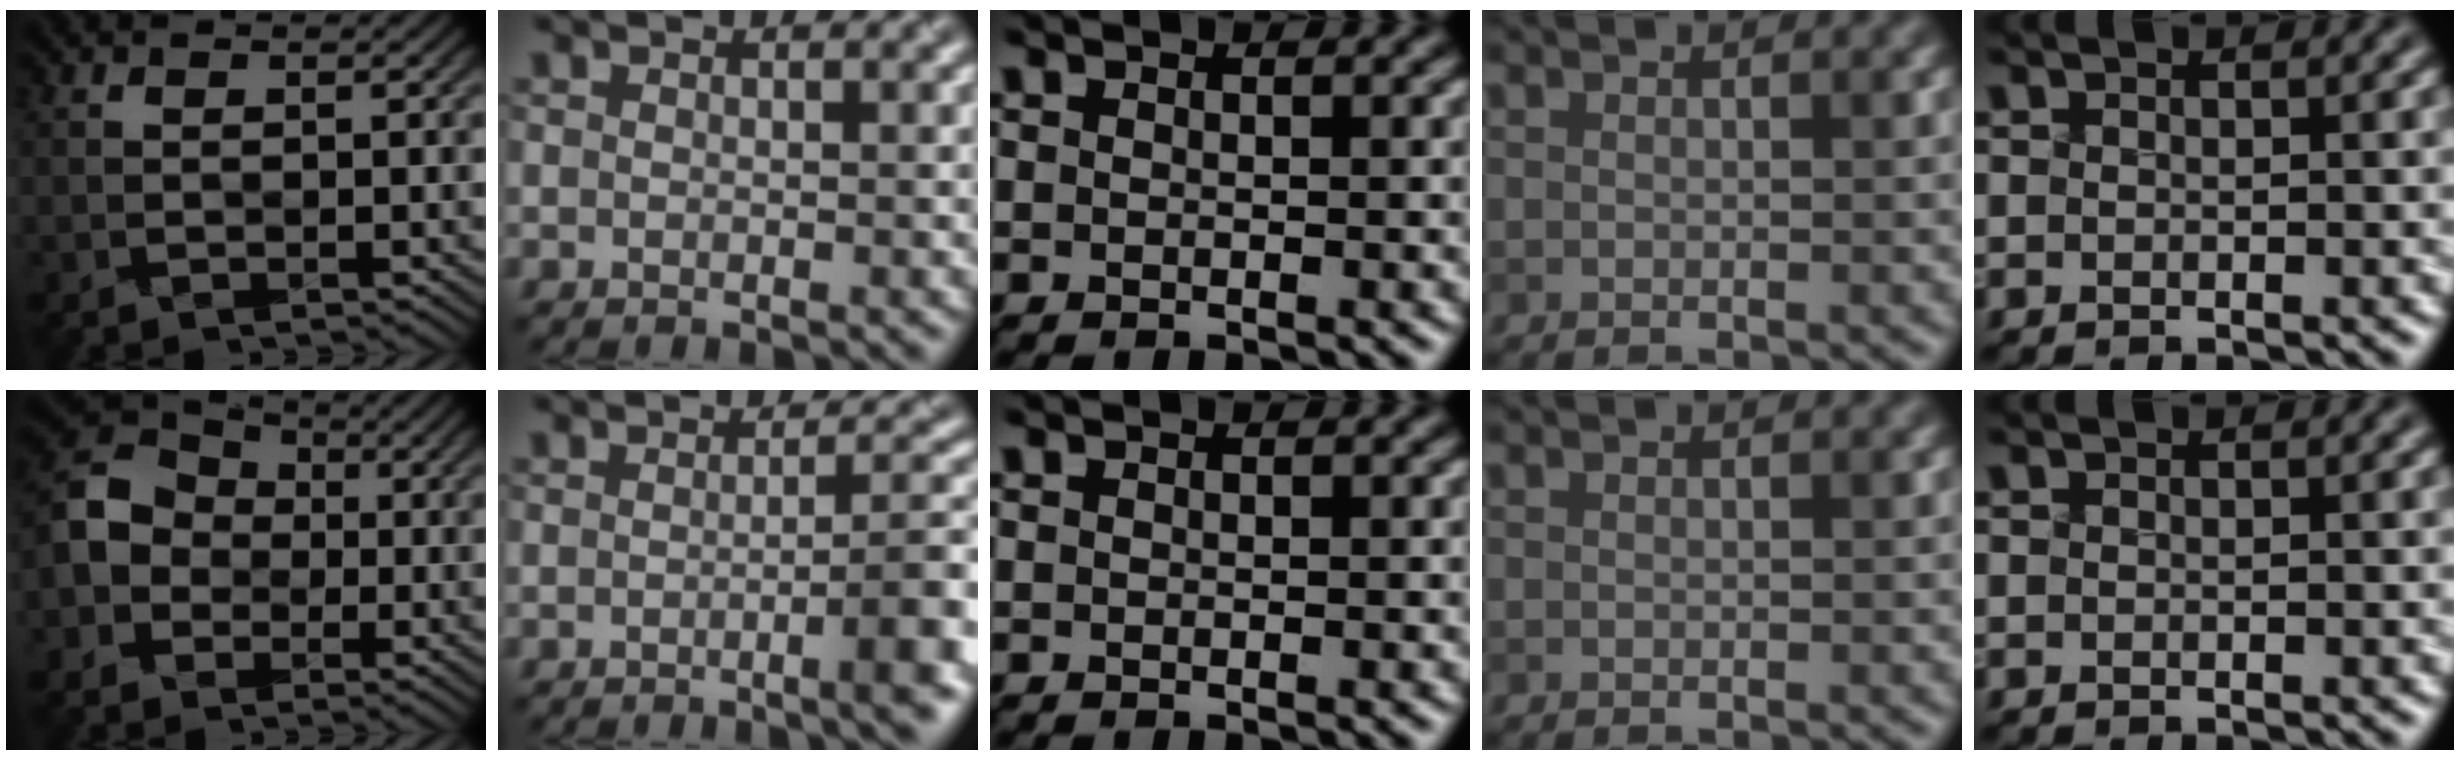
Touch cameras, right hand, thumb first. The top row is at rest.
{"thumb": {"total": 8.6, "force": [-1.4, 7.5, 3.9], "torque": [-0.105, 0.000, -0.046]}, "index": {"total": 4.5, "force": [-1.5, 0.6, 4.2], "torque": [-0.057, 0.006, -0.028]}}